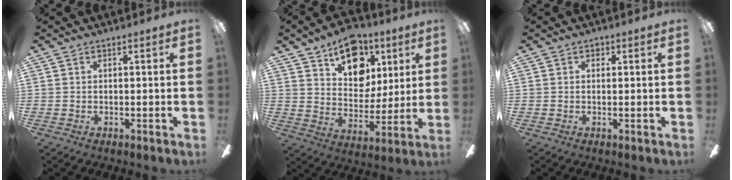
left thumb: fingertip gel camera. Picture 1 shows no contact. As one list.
[{"total": 16.1, "force": [9.4, 10.6, 7.5], "torque": [-0.101, -0.047, 0.172]}, {"total": 0.6, "force": [0.5, 0.3, 0.3], "torque": [0.001, -0.001, 0.008]}]